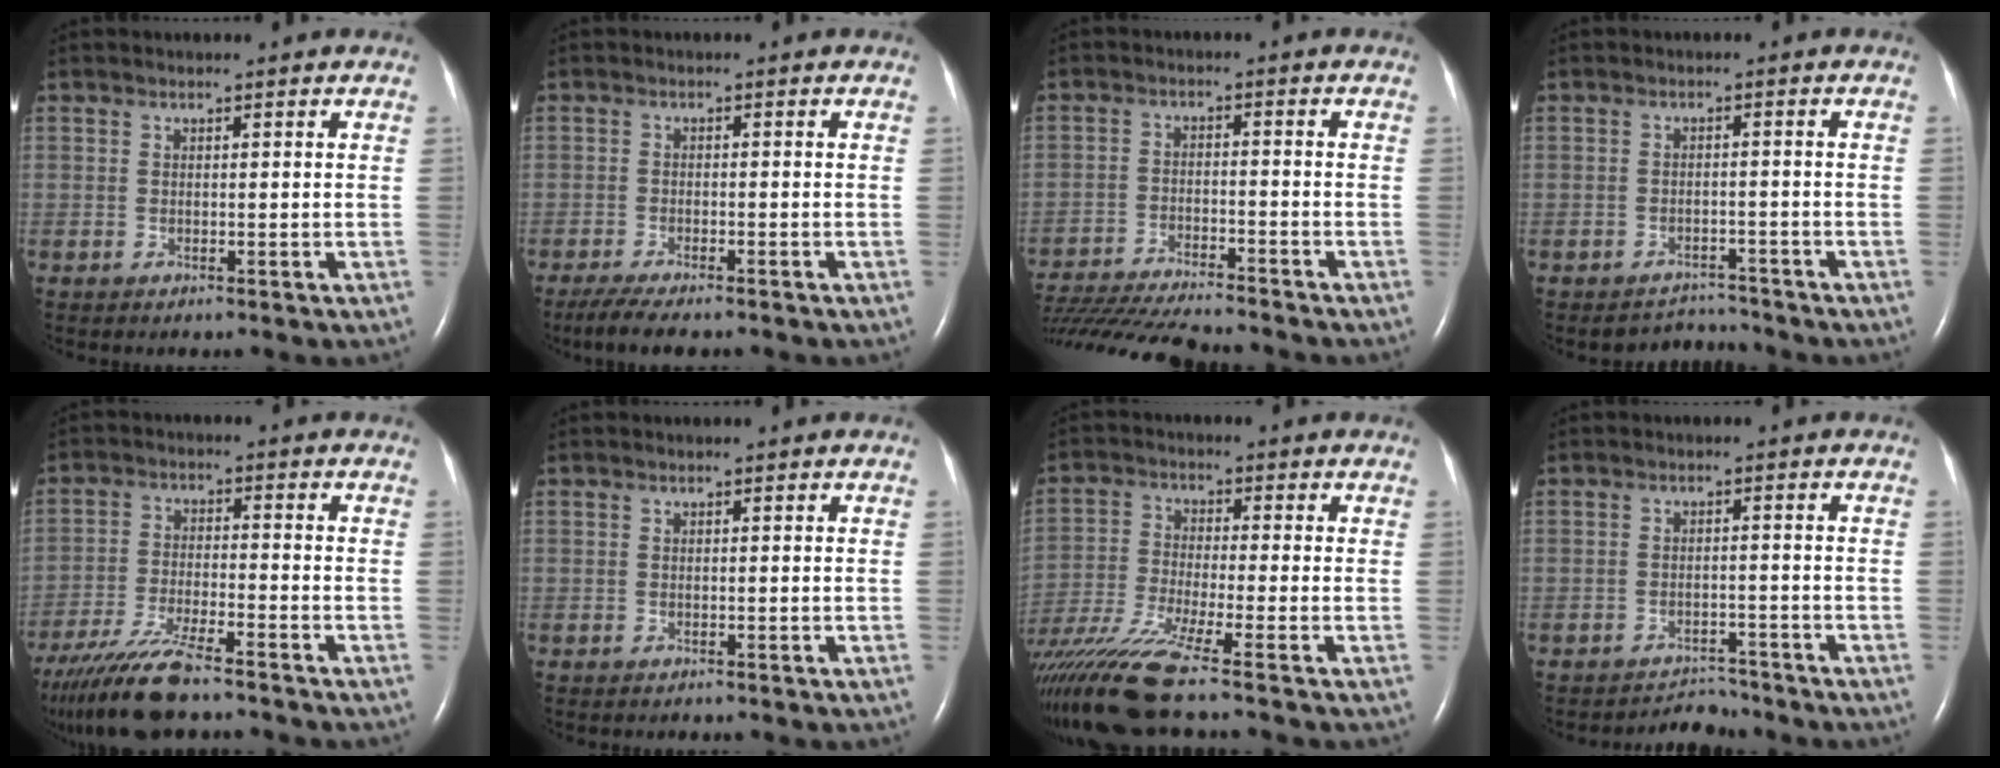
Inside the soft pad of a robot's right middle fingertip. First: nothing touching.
{"total": 6.5, "force": [-5.3, 1.2, 3.7], "torque": [-0.062, -0.015, -0.083]}
{"total": 16.9, "force": [-15.3, 1.2, 6.9], "torque": [-0.134, -0.037, -0.242]}
{"total": 2.8, "force": [-2.6, 0.2, -1.1], "torque": [0.014, 0.000, -0.035]}
{"total": 11.6, "force": [-9.5, 1.2, 6.5], "torque": [-0.128, -0.032, -0.165]}
{"total": 0.0}
{"total": 12.7, "force": [-9.8, -1.6, 8.0], "torque": [-0.156, -0.040, -0.176]}
{"total": 3.3, "force": [-3.1, 0.5, -1.1], "torque": [0.016, 0.001, -0.045]}